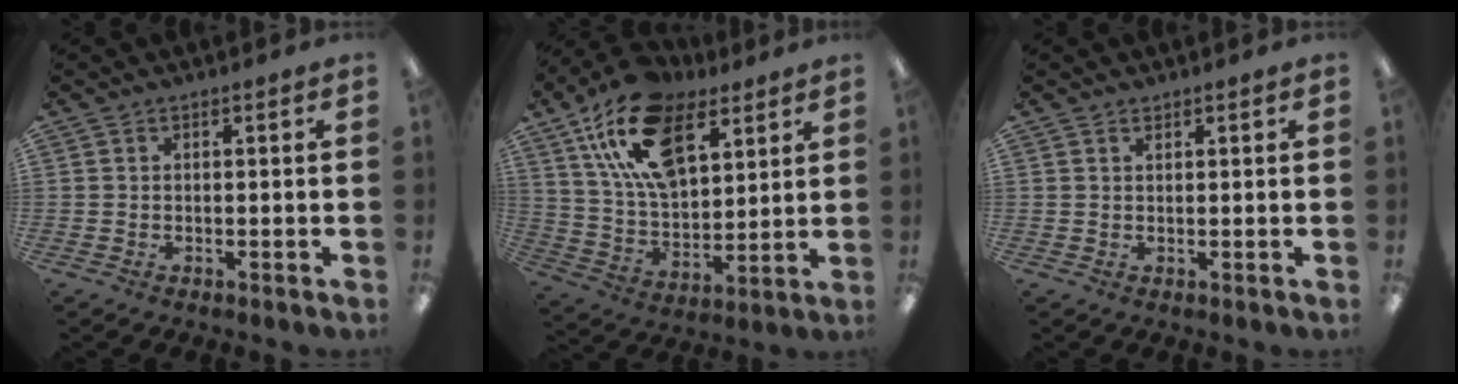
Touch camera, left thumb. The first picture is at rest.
{"total": 20.1, "force": [11.0, 11.0, 12.7], "torque": [-0.236, -0.030, 0.197]}
{"total": 0.7, "force": [0.7, 0.2, 0.2], "torque": [-0.003, 0.000, 0.012]}